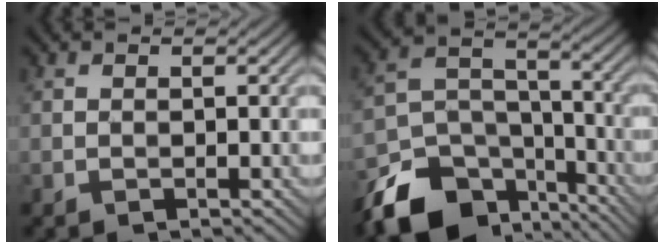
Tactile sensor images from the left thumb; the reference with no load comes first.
{"total": 14.0, "force": [-9.8, 7.8, 6.3], "torque": [-0.149, -0.031, -0.166]}